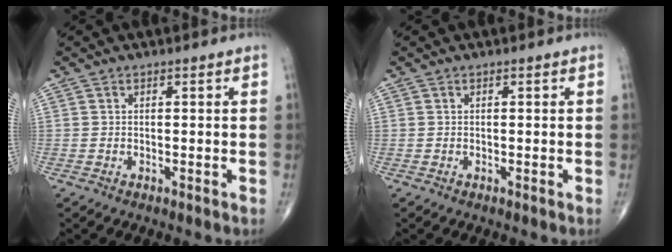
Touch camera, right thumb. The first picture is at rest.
{"total": 0.0}